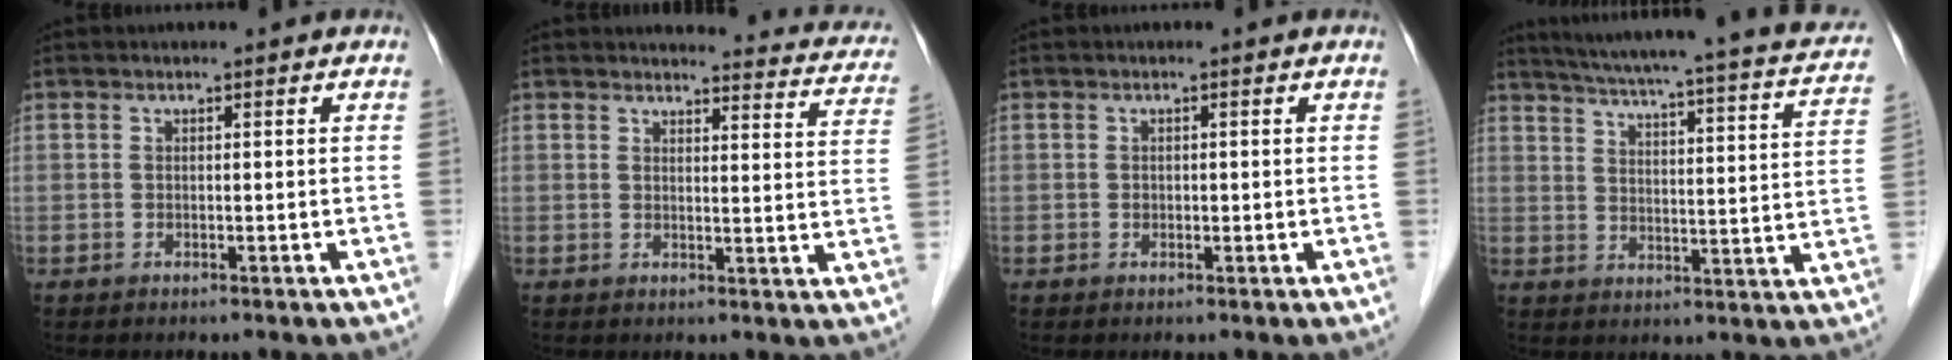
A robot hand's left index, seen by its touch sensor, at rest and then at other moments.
{"total": 13.9, "force": [13.3, 2.5, 3.1], "torque": [-0.002, -0.058, 0.113]}
{"total": 0.8, "force": [-0.1, 0.6, 0.4], "torque": [-0.004, 0.001, -0.003]}
{"total": 24.3, "force": [20.7, 2.4, 12.6], "torque": [-0.185, -0.019, 0.249]}